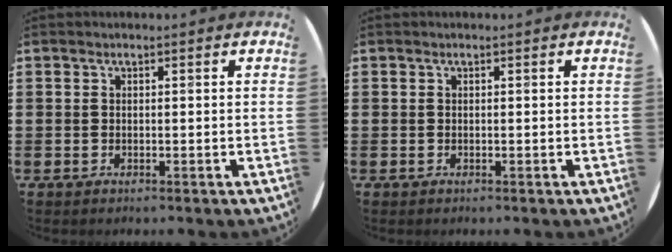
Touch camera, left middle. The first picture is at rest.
{"total": 0.0}